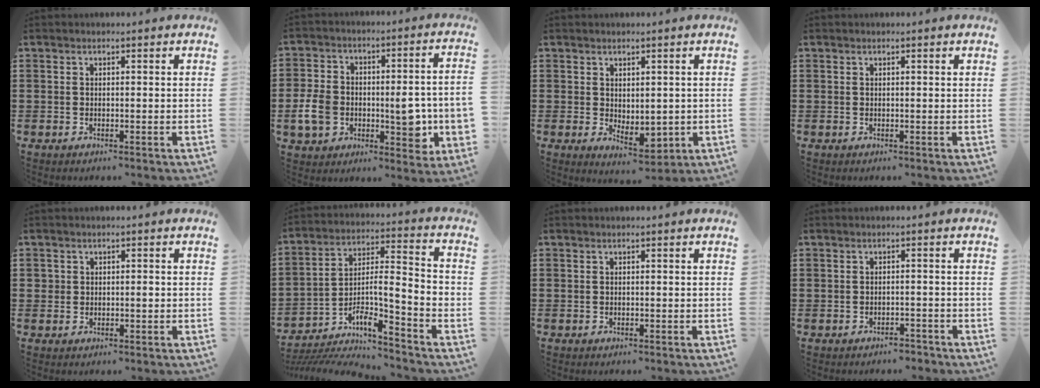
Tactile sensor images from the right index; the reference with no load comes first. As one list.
[{"total": 9.6, "force": [-2.0, 5.8, 7.4], "torque": [-0.132, 0.006, -0.035]}, {"total": 2.5, "force": [0.9, 1.9, 1.4], "torque": [-0.024, 0.003, 0.017]}, {"total": 0.0}, {"total": 1.1, "force": [0.1, 0.9, 0.7], "torque": [-0.016, 0.004, 0.002]}, {"total": 7.0, "force": [-5.3, 0.5, 4.6], "torque": [-0.091, -0.027, -0.109]}, {"total": 0.0}, {"total": 1.9, "force": [-1.8, 0.4, -0.1], "torque": [-0.005, 0.003, -0.041]}]